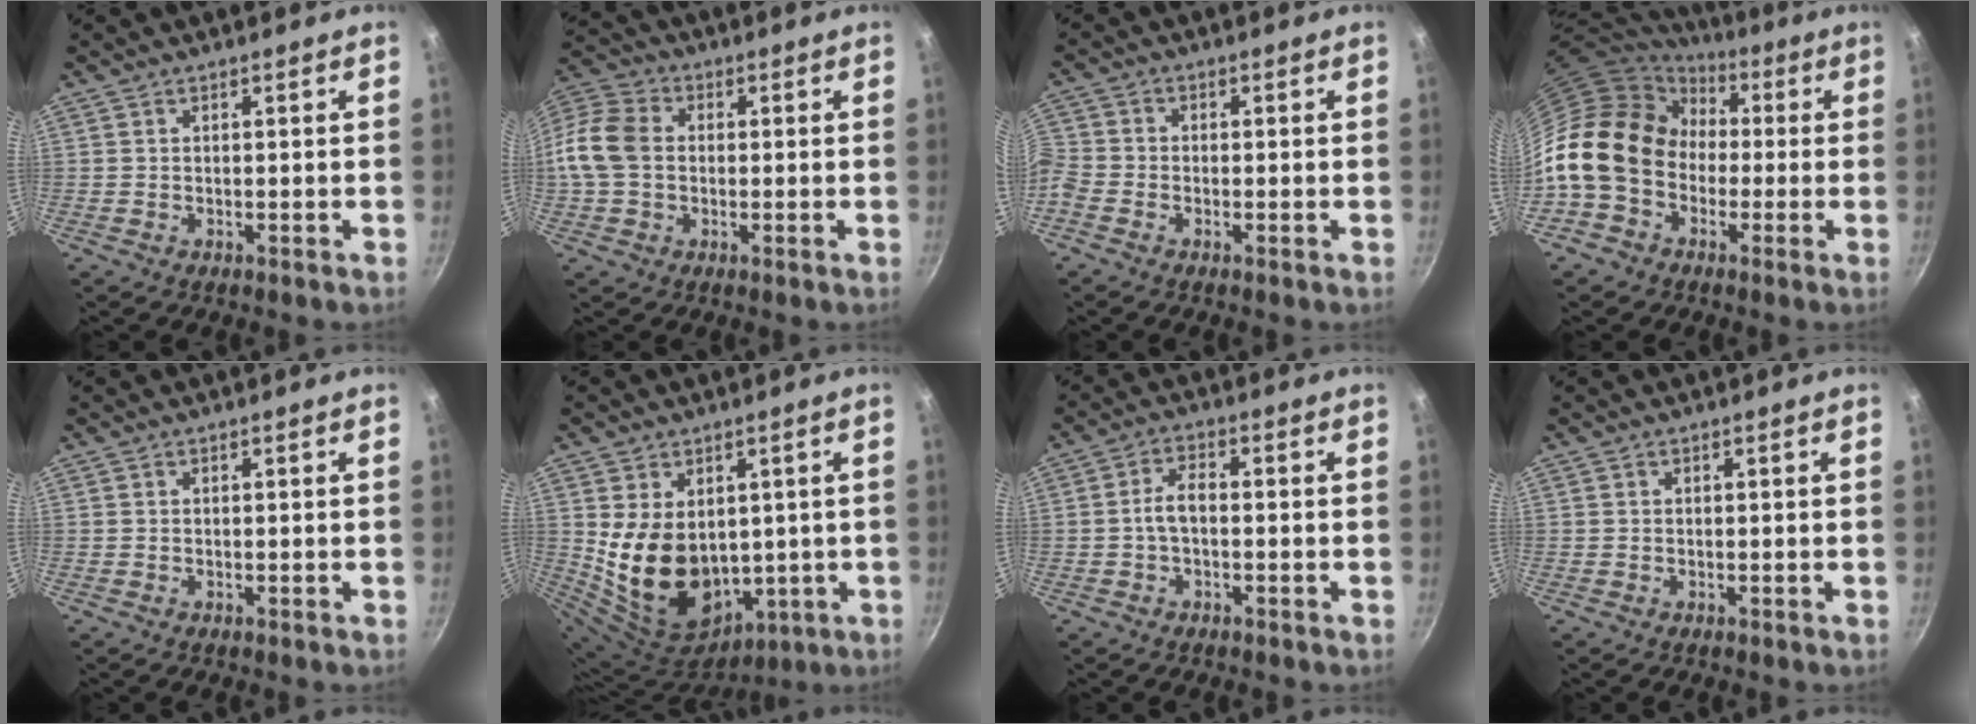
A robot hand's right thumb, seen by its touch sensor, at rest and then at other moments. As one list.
[{"total": 10.4, "force": [-0.1, 8.0, 6.7], "torque": [-0.115, 0.021, -0.021]}, {"total": 5.4, "force": [-2.4, 3.8, 3.0], "torque": [-0.082, 0.012, -0.069]}, {"total": 18.2, "force": [0.3, 14.3, 11.2], "torque": [-0.180, 0.040, -0.005]}, {"total": 0.0}, {"total": 17.4, "force": [1.6, 12.8, 11.7], "torque": [-0.199, -0.025, 0.063]}, {"total": 4.2, "force": [-0.8, 2.2, 3.5], "torque": [-0.065, 0.023, -0.019]}, {"total": 0.0}]